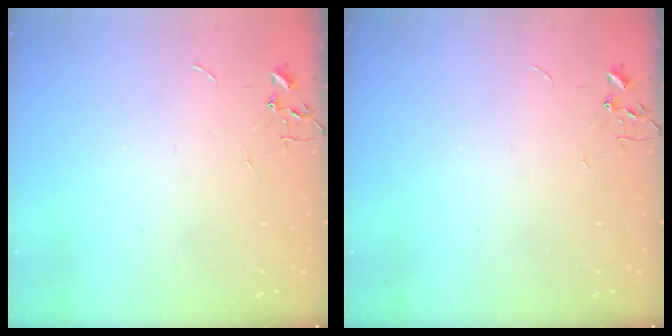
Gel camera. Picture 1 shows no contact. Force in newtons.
{"total": 0.0}